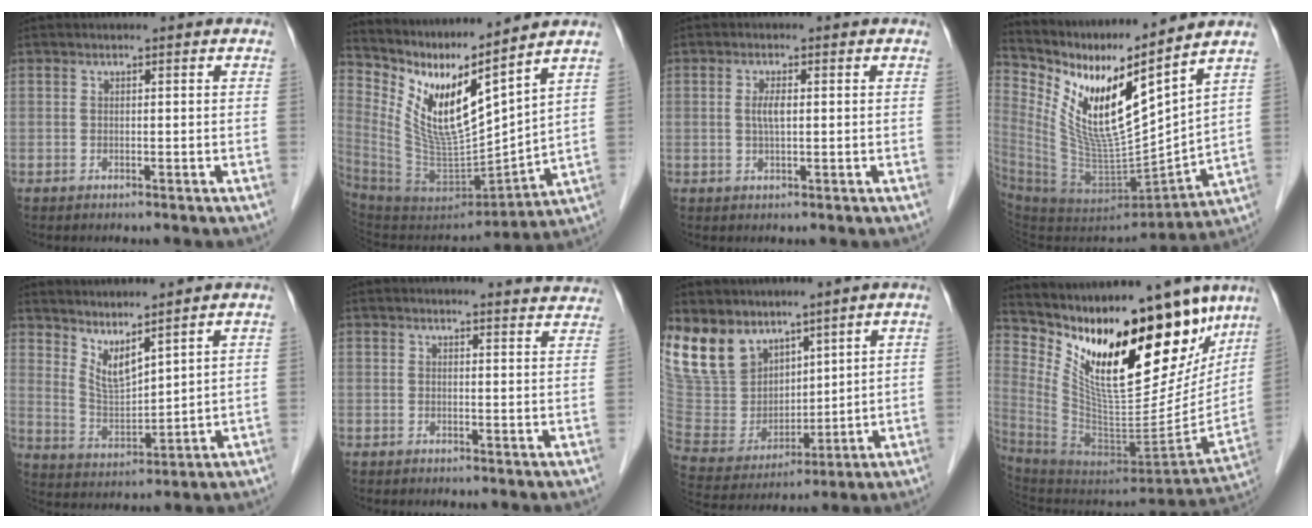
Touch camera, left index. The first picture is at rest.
{"total": 16.8, "force": [10.8, 2.9, 12.5], "torque": [-0.244, -0.016, 0.215]}
{"total": 2.4, "force": [0.3, 0.7, 2.3], "torque": [-0.048, -0.001, 0.006]}
{"total": 18.3, "force": [11.7, 3.0, 13.8], "torque": [-0.265, -0.015, 0.227]}
{"total": 5.9, "force": [5.0, 0.9, 3.0], "torque": [-0.073, -0.011, 0.112]}
{"total": 7.5, "force": [7.4, 0.3, 0.7], "torque": [0.001, -0.016, 0.062]}
{"total": 12.9, "force": [9.8, 7.5, 3.8], "torque": [-0.112, 0.017, 0.212]}
{"total": 28.7, "force": [17.8, 9.9, 20.2], "torque": [-0.335, -0.014, 0.296]}